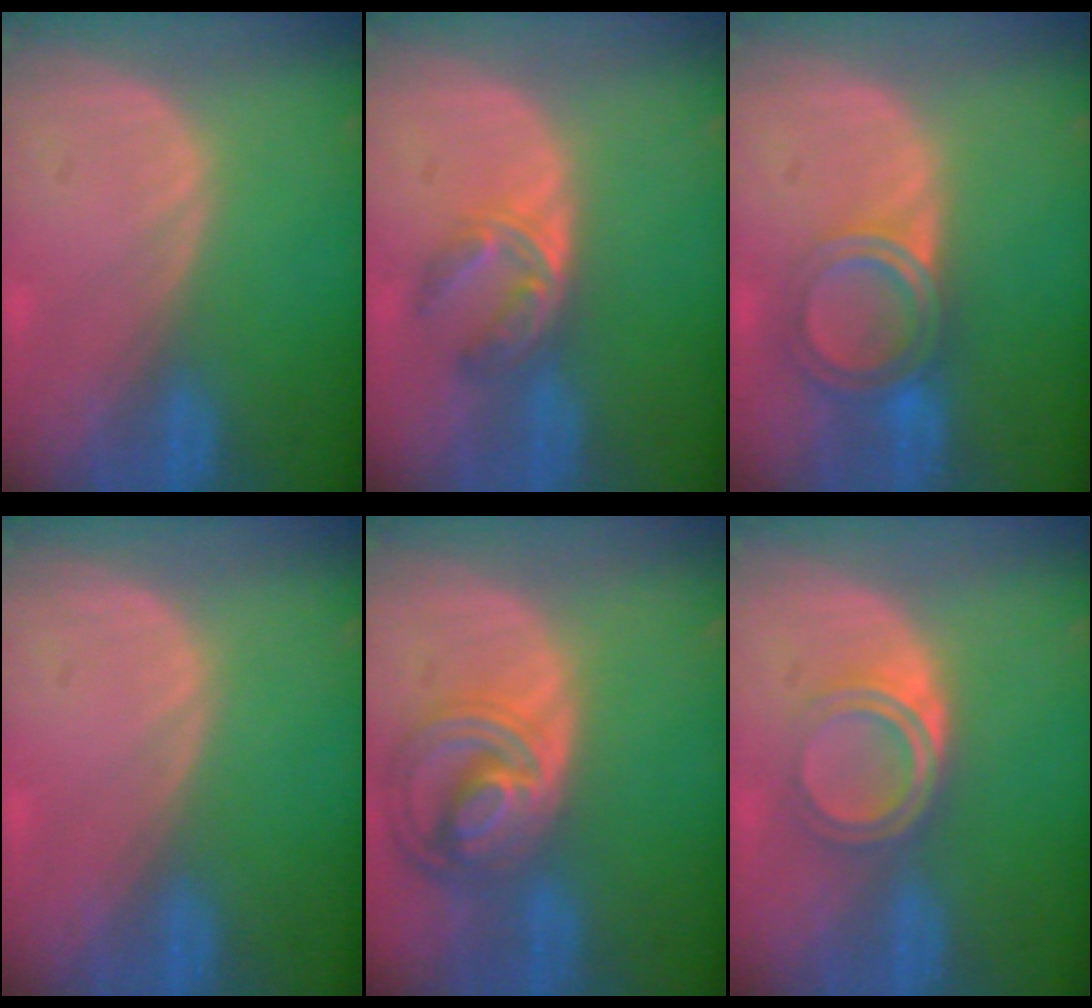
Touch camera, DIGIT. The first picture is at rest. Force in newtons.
{"total": 5.7, "press": 4.7, "slide": 3.3}
{"total": 6.2, "press": 5.2, "slide": 3.3}
{"total": 0.0}
{"total": 8.7, "press": 7.6, "slide": 4.3}
{"total": 5.2, "press": 4.5, "slide": 2.7}